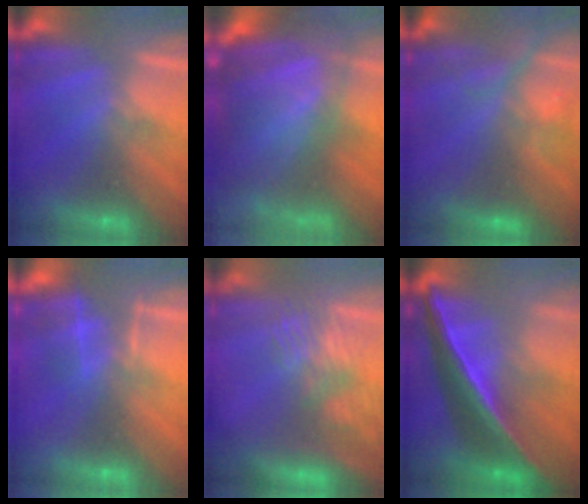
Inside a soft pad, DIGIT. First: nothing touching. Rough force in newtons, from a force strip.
{"total": 10.7}
{"total": 9.0}
{"total": 5.1}
{"total": 7.6}
{"total": 6.9}